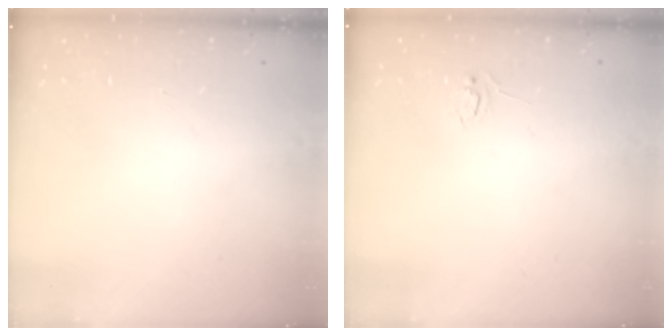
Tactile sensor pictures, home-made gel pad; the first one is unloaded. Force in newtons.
{"total": 3.1, "press": 3.1, "slide": 0.3}